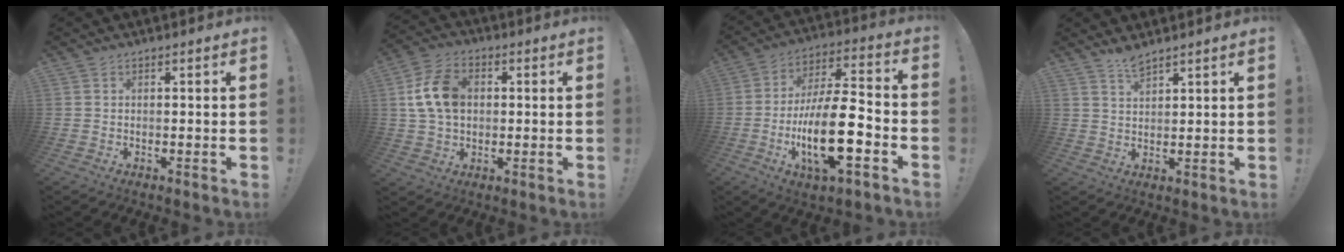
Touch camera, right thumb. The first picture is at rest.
{"total": 12.9, "force": [1.9, 9.3, 8.8], "torque": [-0.160, 0.013, 0.041]}
{"total": 20.1, "force": [-6.3, 6.7, 17.8], "torque": [-0.327, 0.027, -0.102]}
{"total": 3.8, "force": [3.4, 0.6, 1.5], "torque": [-0.021, -0.025, 0.058]}